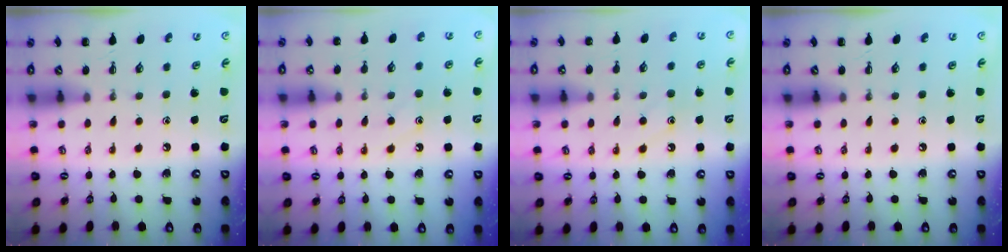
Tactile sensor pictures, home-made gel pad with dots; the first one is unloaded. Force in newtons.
{"total": 8.5, "press": 8.4, "slide": 1.1}
{"total": 8.5, "press": 8.4, "slide": 1.1}
{"total": 0.0}